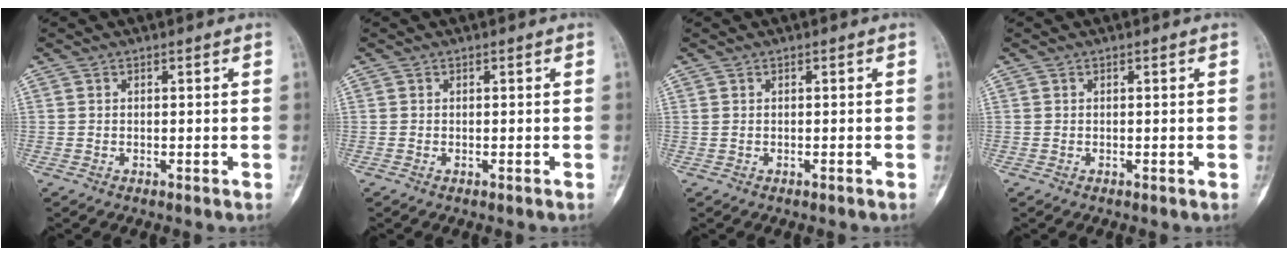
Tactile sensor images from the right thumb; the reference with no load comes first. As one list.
[{"total": 0.0}, {"total": 0.0}, {"total": 0.0}]